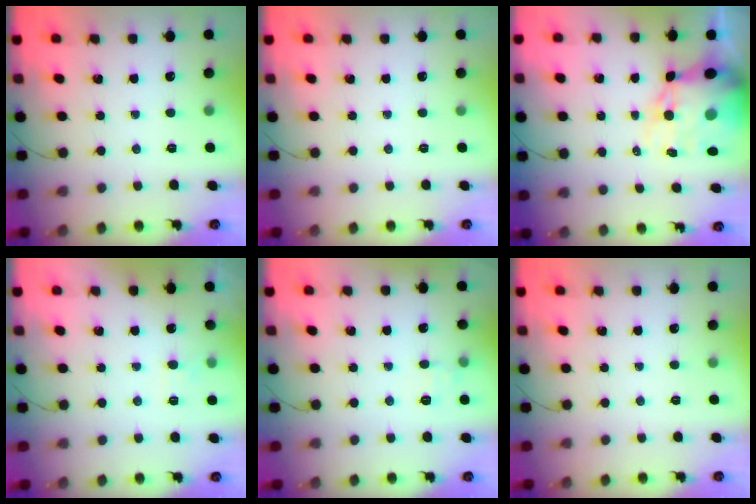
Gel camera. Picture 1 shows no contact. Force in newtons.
{"total": 0.0}
{"total": 15.6, "press": 15.2, "slide": 3.7}
{"total": 2.6, "press": 2.2, "slide": 1.4}
{"total": 6.3, "press": 6.0, "slide": 1.9}
{"total": 0.0}